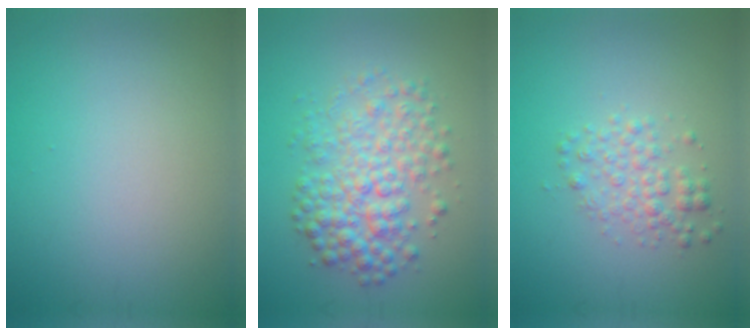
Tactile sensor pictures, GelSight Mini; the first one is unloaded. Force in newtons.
{"total": 5.4, "press": 5.4, "slide": 0.0}
{"total": 2.5, "press": 2.5, "slide": 0.1}